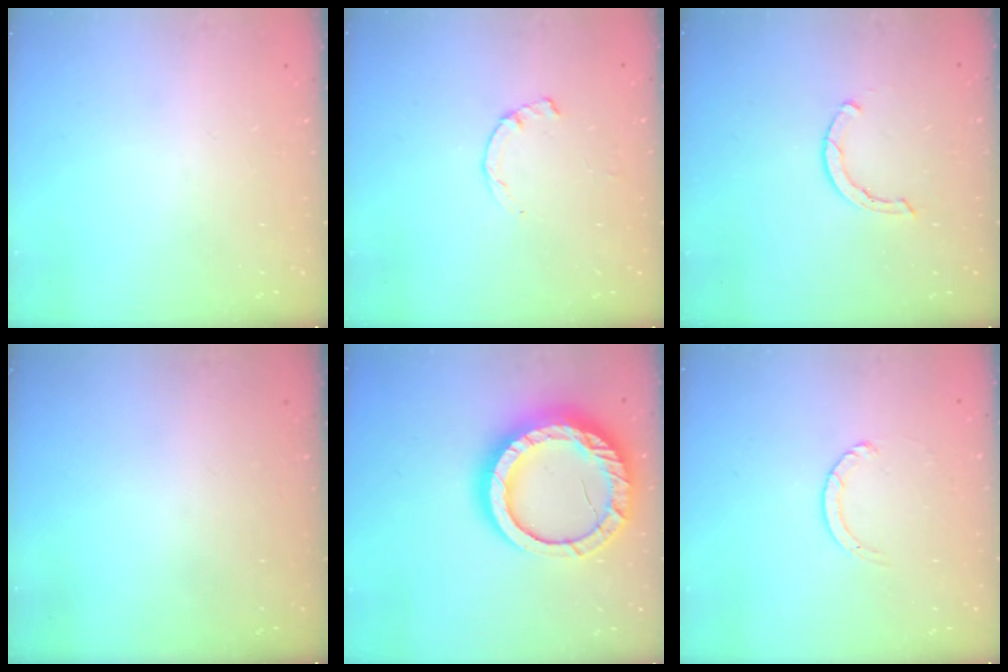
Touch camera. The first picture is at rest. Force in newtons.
{"total": 1.2, "press": 1.1, "slide": 0.3}
{"total": 1.7, "press": 1.6, "slide": 0.3}
{"total": 0.0}
{"total": 22.6, "press": 22.5, "slide": 2.2}
{"total": 1.3, "press": 1.2, "slide": 0.2}